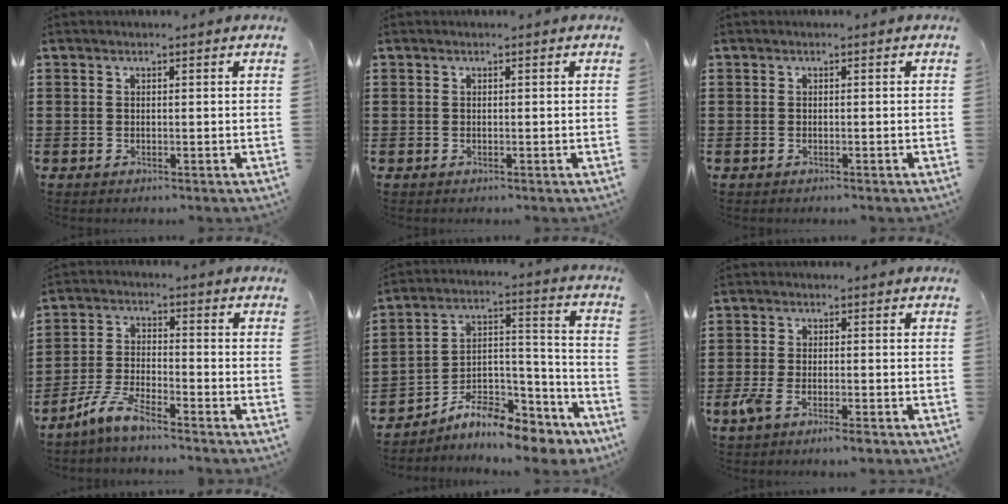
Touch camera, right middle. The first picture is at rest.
{"total": 0.0}
{"total": 0.0}
{"total": 6.4, "force": [-5.4, 0.7, 3.5], "torque": [-0.090, -0.008, -0.109]}
{"total": 8.8, "force": [-7.9, 2.2, 3.3], "torque": [-0.054, 0.016, -0.154]}
{"total": 4.0, "force": [-2.5, 0.8, 3.1], "torque": [-0.068, -0.006, -0.049]}